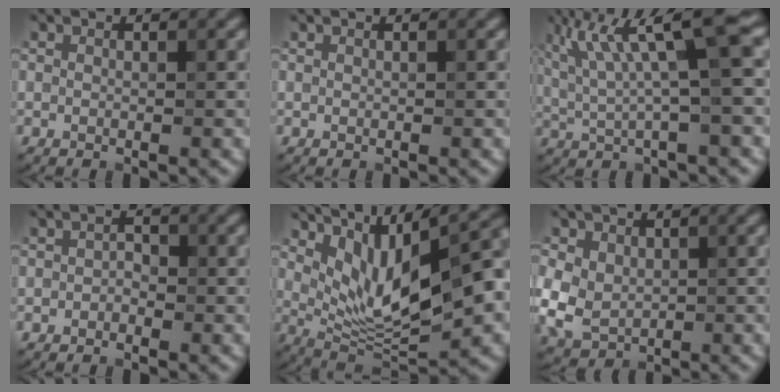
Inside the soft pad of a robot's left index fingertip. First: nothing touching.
{"total": 0.0}
{"total": 7.5, "force": [2.4, 1.0, 7.0], "torque": [-0.130, 0.013, 0.047]}
{"total": 1.1, "force": [-0.5, 0.8, 0.6], "torque": [-0.009, 0.000, -0.011]}
{"total": 12.6, "force": [3.9, 4.8, 11.0], "torque": [-0.175, 0.004, 0.072]}
{"total": 4.6, "force": [0.5, 3.7, 2.7], "torque": [-0.067, -0.002, 0.011]}